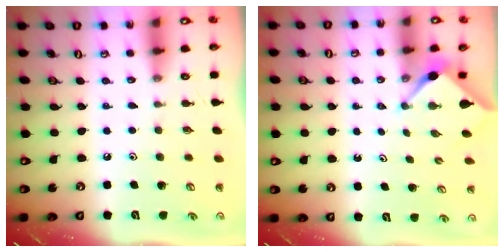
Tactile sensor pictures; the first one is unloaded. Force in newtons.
{"total": 2.9, "press": 2.9, "slide": 0.3}